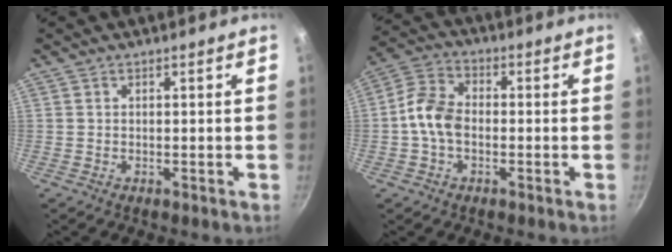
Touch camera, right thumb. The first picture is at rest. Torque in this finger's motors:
{"motor_torque": [0.23, 0.61, 0.82, -0.22, 0.00]}